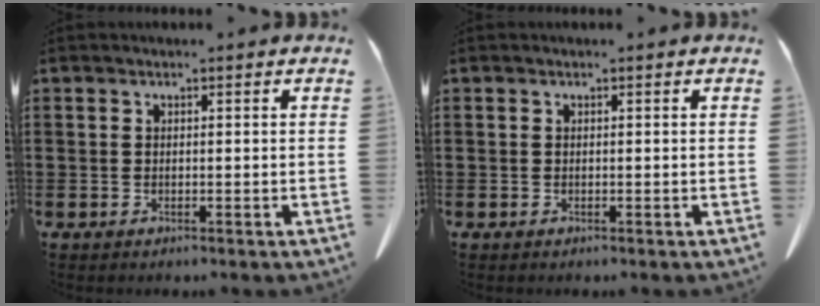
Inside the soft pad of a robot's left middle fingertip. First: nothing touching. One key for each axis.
{"total": 0.0}